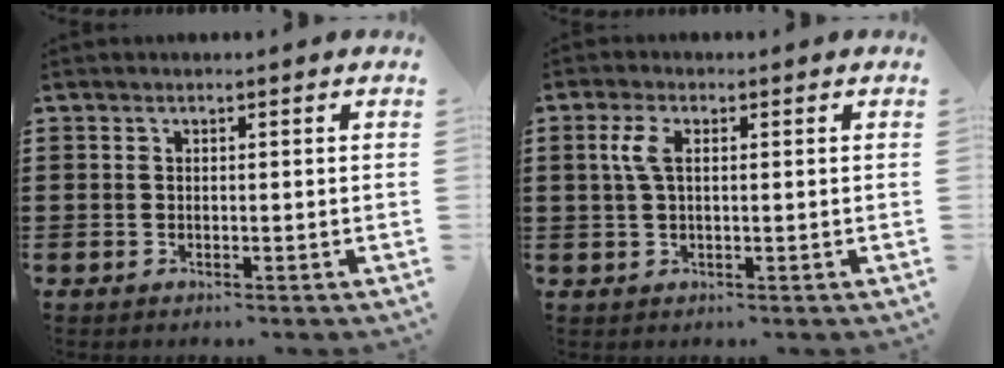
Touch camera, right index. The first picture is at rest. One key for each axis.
{"total": 3.2, "fx": 0.6, "fy": 1.3, "fz": 2.9, "tx": -0.068, "ty": 0.006, "tz": 0.007}